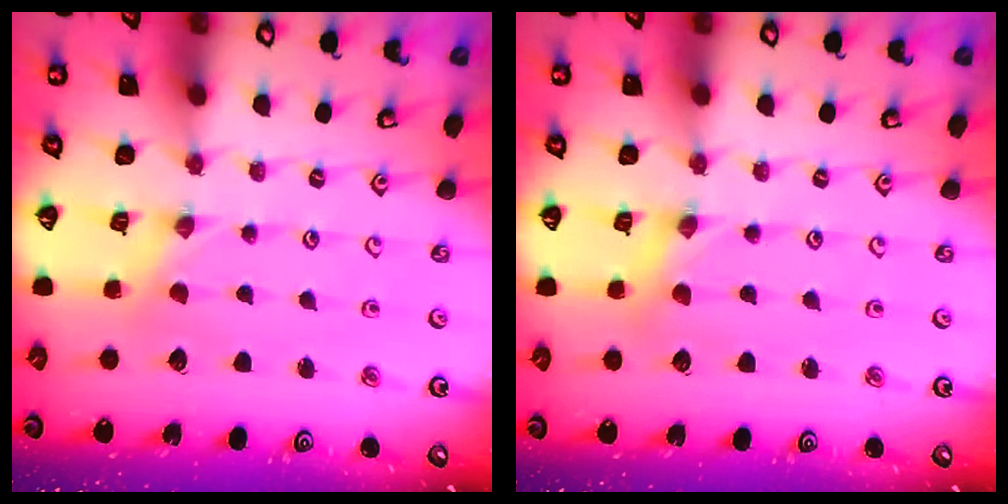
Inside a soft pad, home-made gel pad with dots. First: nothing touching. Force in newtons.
{"total": 1.6, "press": 1.6, "slide": 0.2}